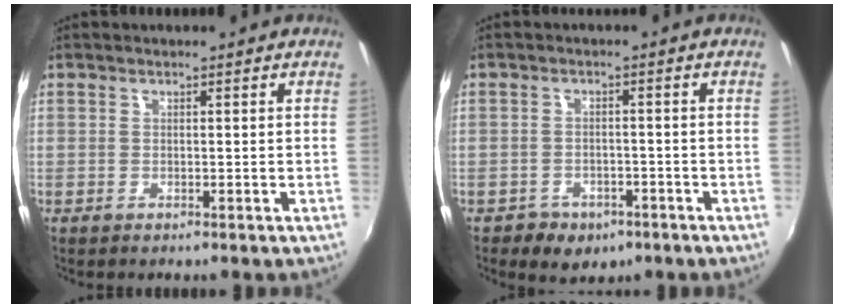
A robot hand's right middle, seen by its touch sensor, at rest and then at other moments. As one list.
[{"total": 6.1, "force": [-3.6, 4.4, 2.2], "torque": [-0.066, -0.001, -0.041]}]